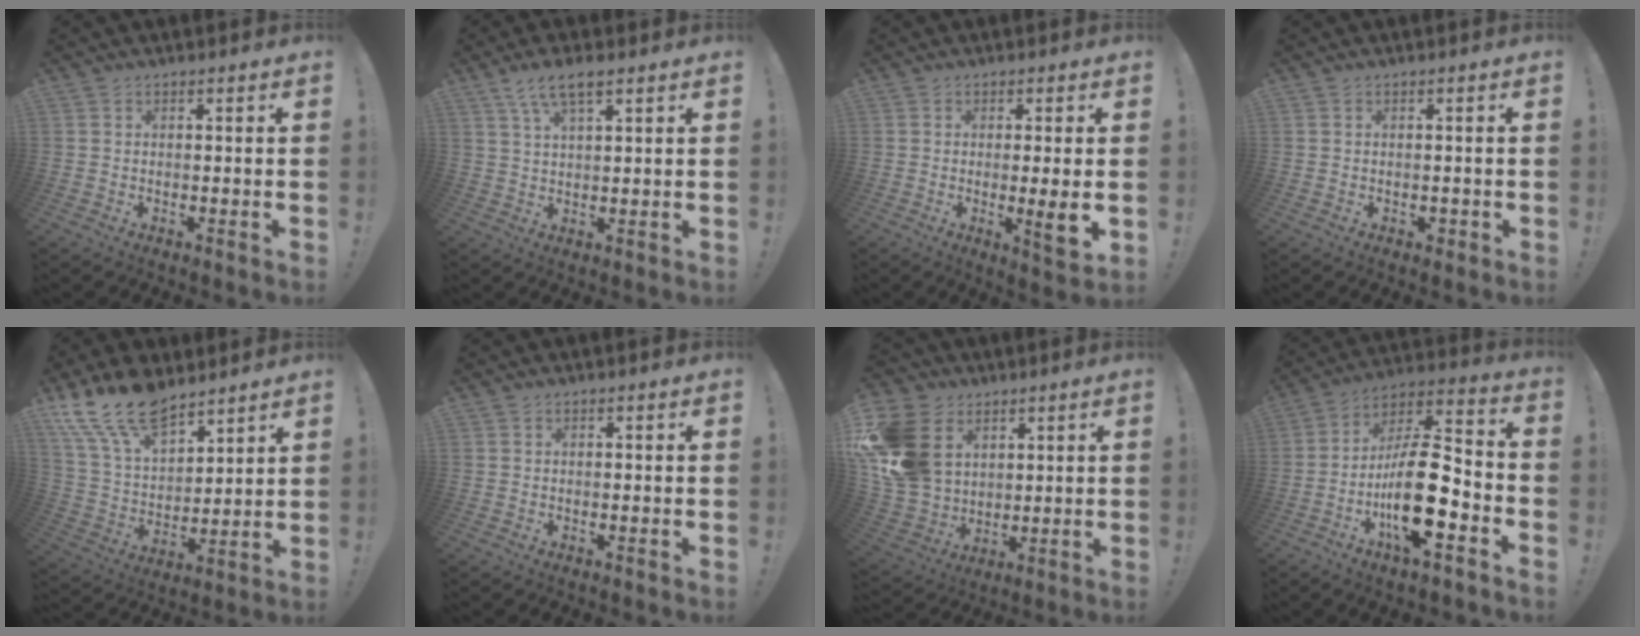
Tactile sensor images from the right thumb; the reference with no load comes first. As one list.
[{"total": 6.9, "force": [4.2, 2.0, 5.1], "torque": [-0.094, -0.011, 0.077]}, {"total": 7.0, "force": [-0.6, -0.1, 7.0], "torque": [-0.092, -0.014, -0.010]}, {"total": 1.0, "force": [-0.4, 0.8, 0.5], "torque": [-0.011, 0.006, -0.005]}, {"total": 16.9, "force": [12.6, 7.8, 8.1], "torque": [-0.154, -0.086, 0.237]}, {"total": 0.0}, {"total": 19.3, "force": [5.7, 14.9, 10.7], "torque": [-0.213, -0.021, 0.116]}, {"total": 20.8, "force": [-6.7, 7.8, 18.1], "torque": [-0.338, 0.042, -0.104]}]